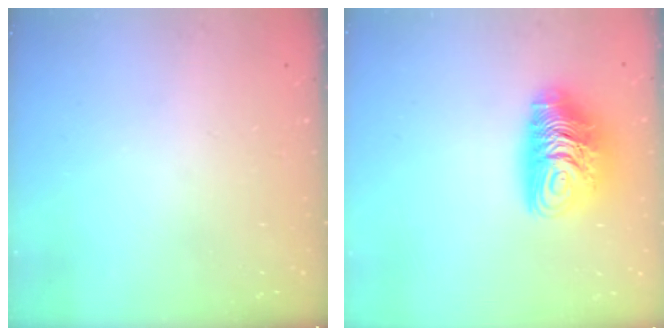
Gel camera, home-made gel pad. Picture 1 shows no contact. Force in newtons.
{"total": 11.8, "press": 11.7, "slide": 1.1}